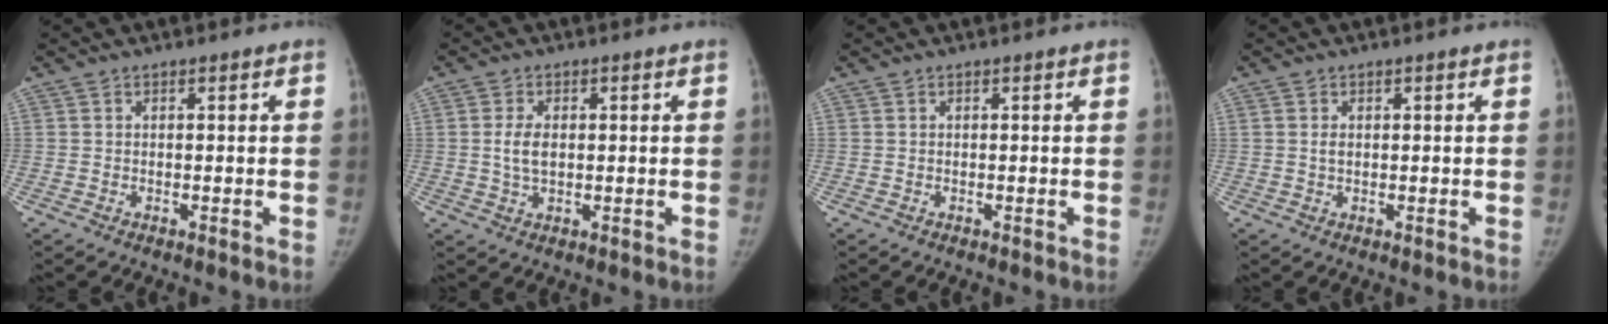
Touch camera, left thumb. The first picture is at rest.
{"total": 4.3, "force": [0.4, 2.5, 3.5], "torque": [-0.070, -0.001, 0.010]}
{"total": 0.0}
{"total": 1.5, "force": [0.4, 0.9, 1.1], "torque": [-0.019, 0.000, 0.008]}